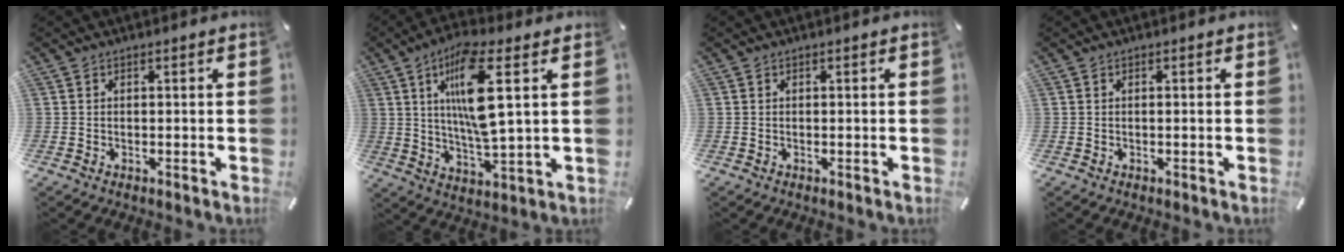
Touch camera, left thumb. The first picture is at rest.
{"total": 14.3, "force": [4.2, 3.6, 13.2], "torque": [-0.262, -0.012, 0.064]}
{"total": 0.0}
{"total": 0.0}